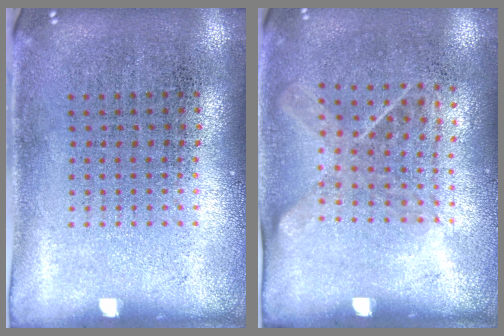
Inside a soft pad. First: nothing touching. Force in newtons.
{"total": 1.3, "press": 1.0, "slide": 0.8}